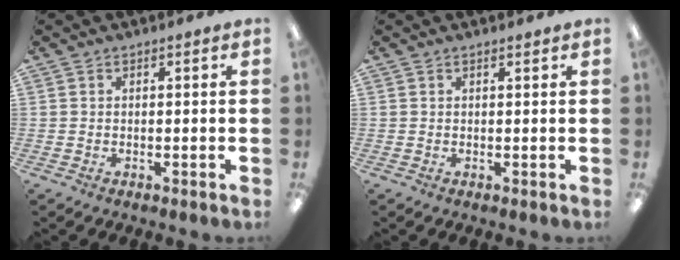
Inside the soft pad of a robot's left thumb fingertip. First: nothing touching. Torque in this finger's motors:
{"motor_torque": [0.25, -0.05, 0.17, -0.08, 0.00]}